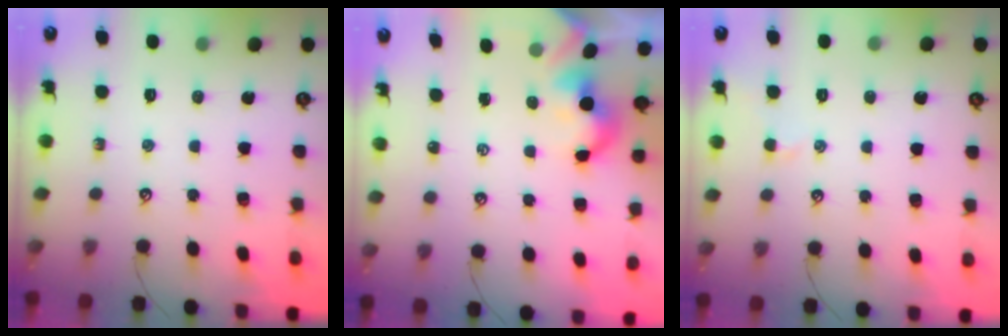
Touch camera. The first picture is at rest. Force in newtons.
{"total": 2.2, "press": 2.2, "slide": 0.3}
{"total": 1.3, "press": 1.2, "slide": 0.4}